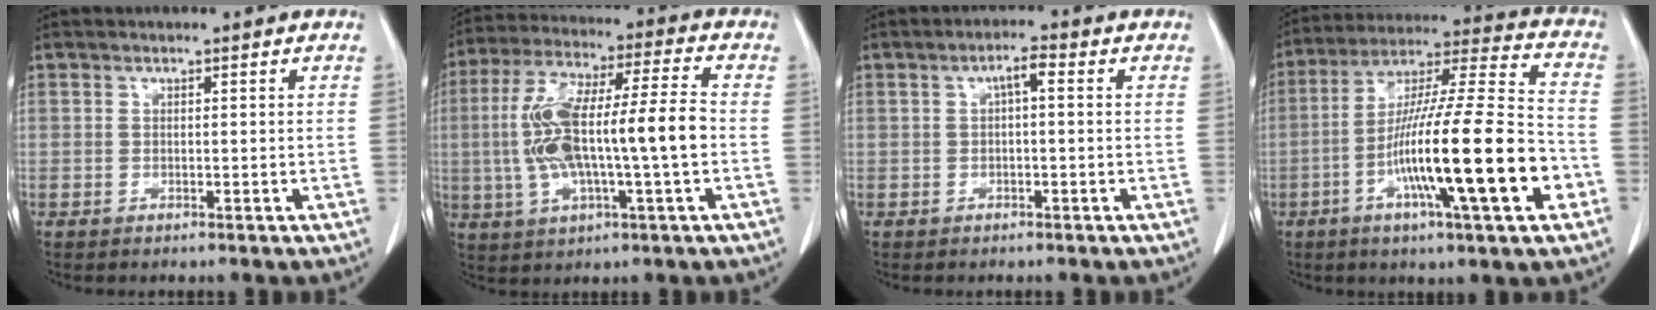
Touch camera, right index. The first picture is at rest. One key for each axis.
{"total": 15.8, "fx": -1.3, "fy": 2.2, "fz": 15.6, "tx": -0.307, "ty": 0.021, "tz": -0.022}
{"total": 2.5, "fx": 0.4, "fy": 0.6, "fz": 2.4, "tx": -0.042, "ty": 0.010, "tz": 0.006}
{"total": 21.7, "fx": -6.7, "fy": 1.0, "fz": 20.6, "tx": -0.344, "ty": -0.013, "tz": -0.117}